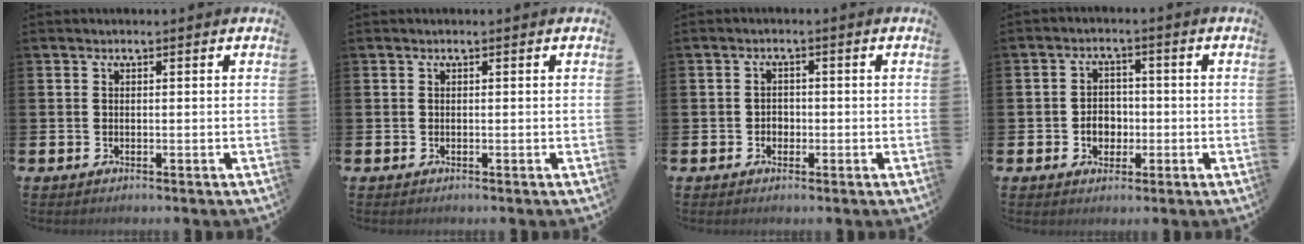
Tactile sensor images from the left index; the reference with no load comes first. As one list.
[{"total": 0.0}, {"total": 1.6, "force": [-0.5, 1.4, 0.6], "torque": [0.003, -0.001, -0.016]}, {"total": 3.4, "force": [-0.8, 2.8, 1.8], "torque": [-0.015, -0.004, -0.024]}]